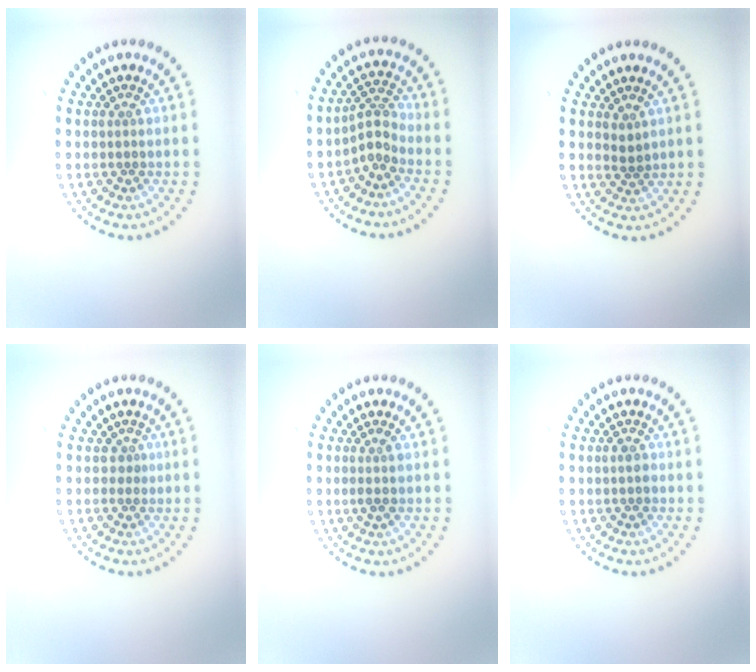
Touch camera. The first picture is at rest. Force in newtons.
{"total": 2.2, "press": 1.5, "slide": 1.7}
{"total": 0.9, "press": 0.8, "slide": 0.5}
{"total": 0.6, "press": 0.2, "slide": 0.5}
{"total": 1.1, "press": 0.9, "slide": 0.6}
{"total": 1.0, "press": 0.9, "slide": 0.3}